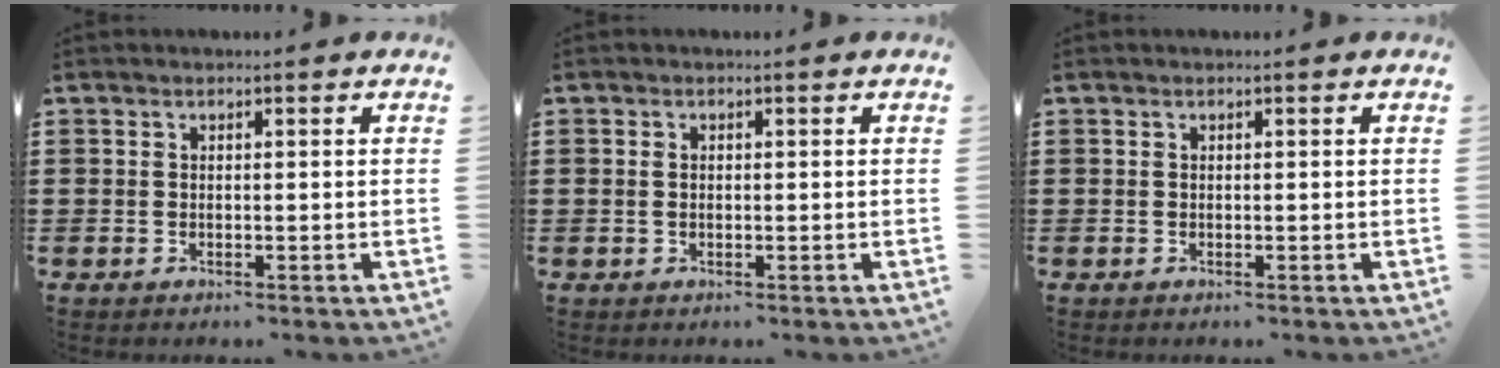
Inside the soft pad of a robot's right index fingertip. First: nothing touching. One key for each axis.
{"total": 0.9, "fx": 0.1, "fy": 0.6, "fz": 0.6, "tx": -0.015, "ty": 0.004, "tz": 0.000}
{"total": 0.0}